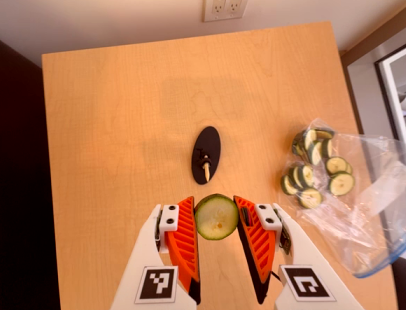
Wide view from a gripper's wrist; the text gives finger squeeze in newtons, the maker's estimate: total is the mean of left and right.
{"total": 9.5, "left": 9.6, "right": 9.4}